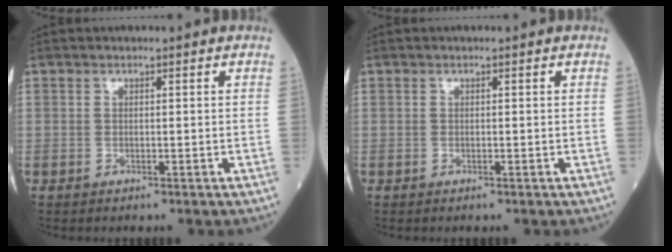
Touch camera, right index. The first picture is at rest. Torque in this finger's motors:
{"motor_torque": [0.10, 0.18, 0.01, 0.00]}